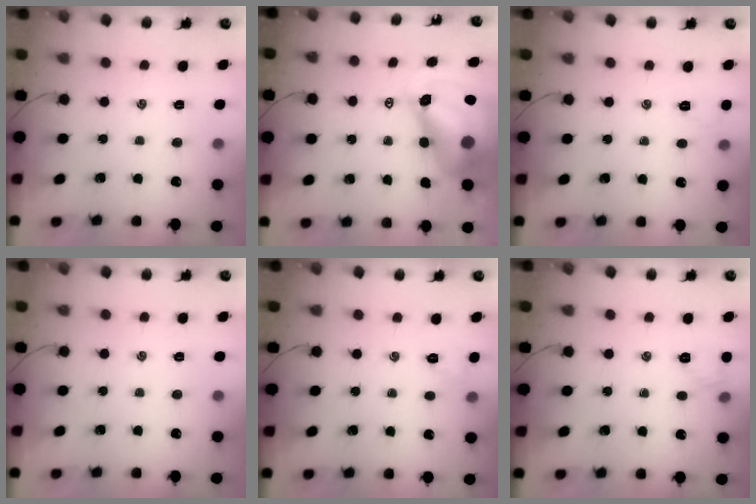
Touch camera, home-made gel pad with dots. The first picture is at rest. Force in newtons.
{"total": 13.0, "press": 12.4, "slide": 4.0}
{"total": 3.9, "press": 3.7, "slide": 1.1}
{"total": 0.0}
{"total": 2.6, "press": 2.6, "slide": 0.6}
{"total": 6.4, "press": 6.3, "slide": 1.3}